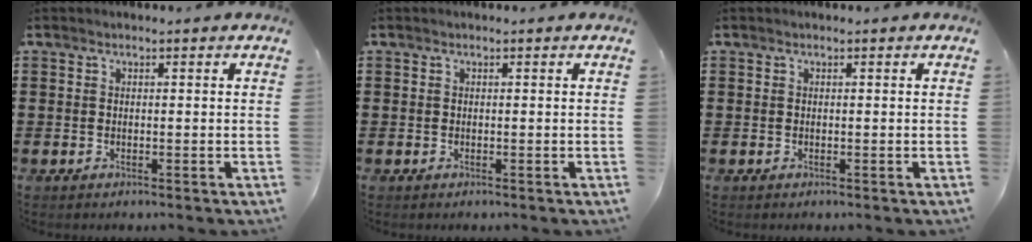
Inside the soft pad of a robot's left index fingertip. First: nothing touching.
{"total": 0.0}
{"total": 0.0}